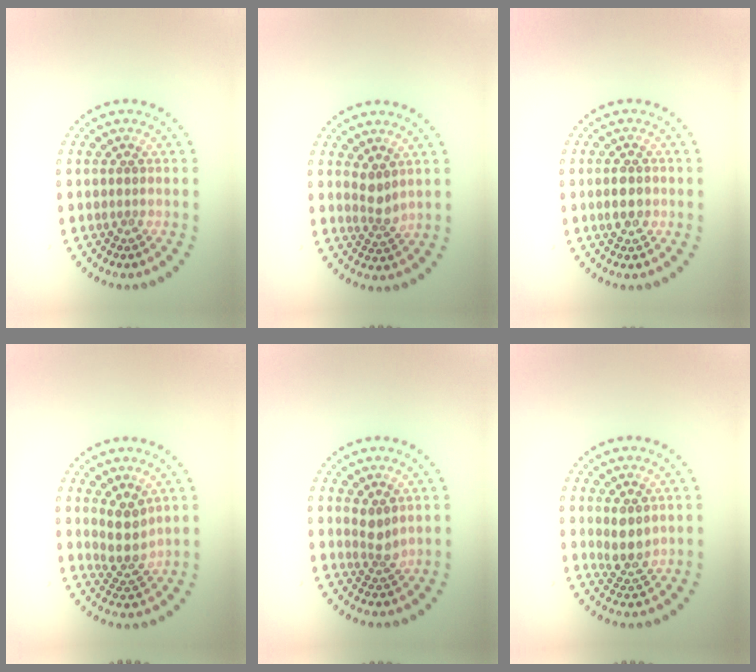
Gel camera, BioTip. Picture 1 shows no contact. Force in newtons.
{"total": 1.9, "press": 1.5, "slide": 1.1}
{"total": 2.4, "press": 2.4, "slide": 0.0}
{"total": 2.8, "press": 2.2, "slide": 1.7}
{"total": 1.9, "press": 1.4, "slide": 1.2}
{"total": 2.5, "press": 2.1, "slide": 1.2}